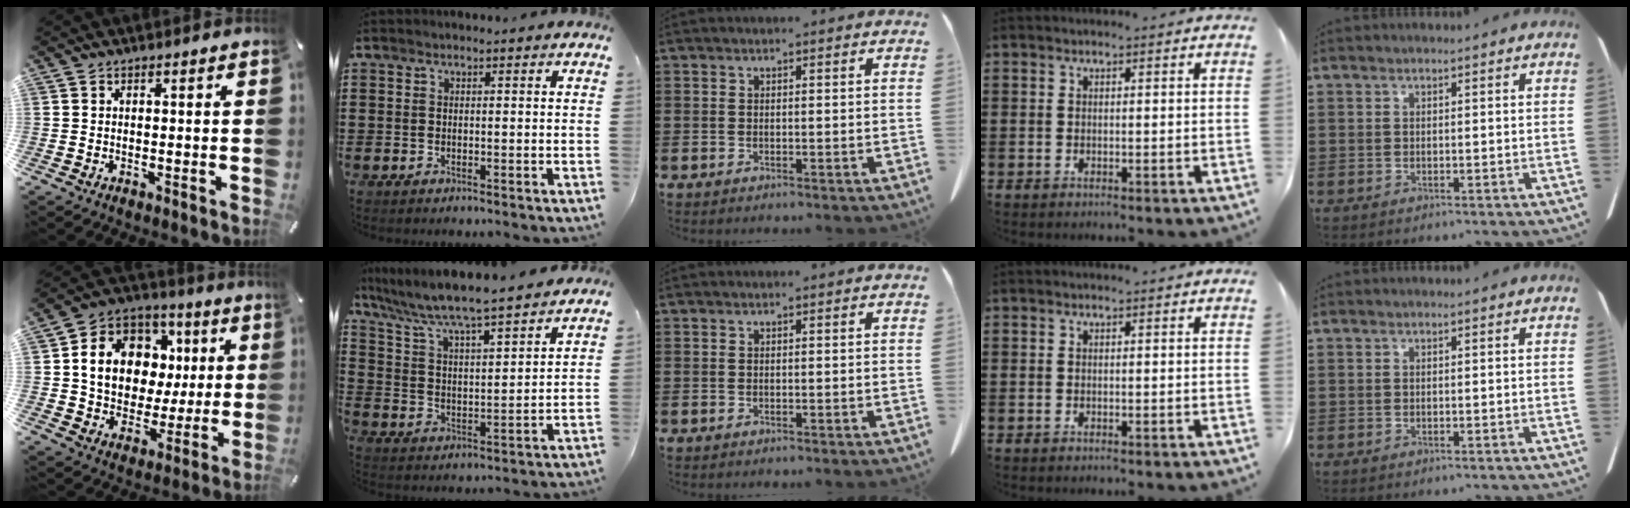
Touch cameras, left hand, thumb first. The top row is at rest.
{"thumb": {"total": 14.9, "force": [2.2, 12.5, 7.9], "torque": [-0.151, 0.002, 0.049]}, "index": {"total": 5.7, "force": [5.2, 0.0, 2.4], "torque": [-0.073, -0.039, 0.080]}}